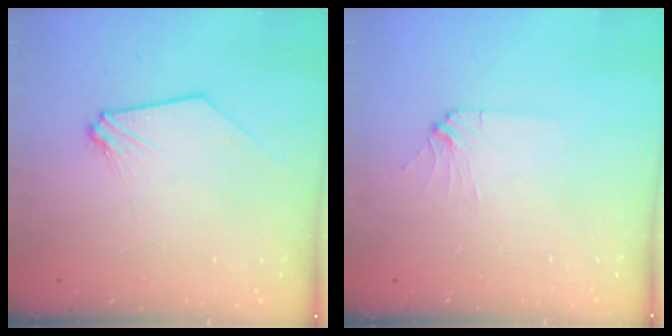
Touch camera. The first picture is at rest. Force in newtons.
{"total": 2.8, "press": 2.7, "slide": 0.4}